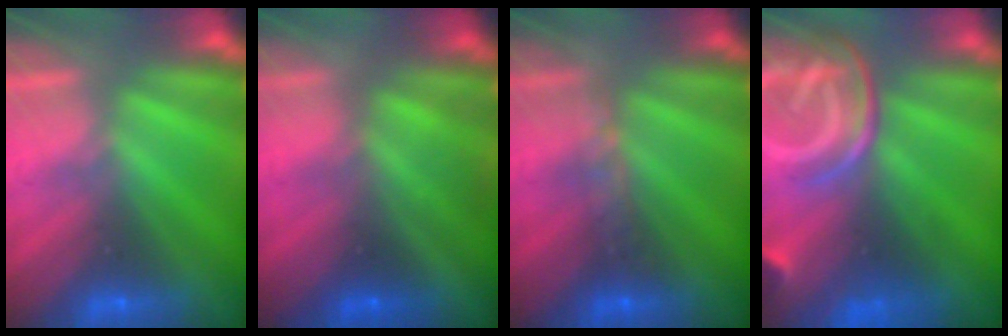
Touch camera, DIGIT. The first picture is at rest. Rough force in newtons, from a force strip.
{"total": 1.4}
{"total": 2.9}
{"total": 7.7}